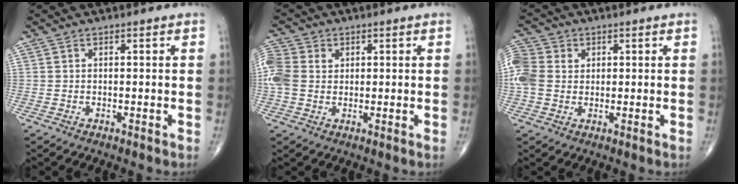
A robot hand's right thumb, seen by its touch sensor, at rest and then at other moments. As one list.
[{"total": 7.5, "force": [1.2, 6.0, 4.5], "torque": [-0.111, 0.012, 0.023]}, {"total": 8.0, "force": [1.2, 6.5, 4.5], "torque": [-0.107, 0.012, 0.020]}]